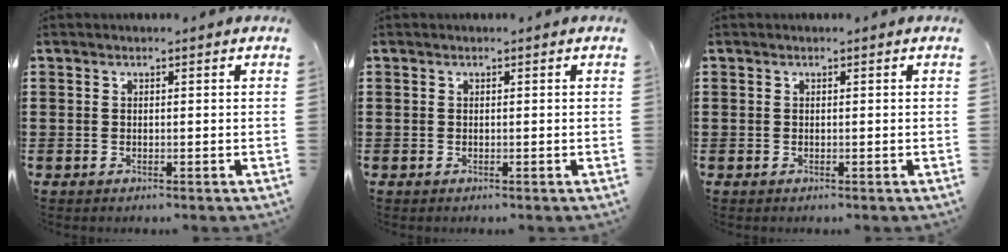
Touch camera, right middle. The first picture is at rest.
{"total": 0.0}
{"total": 0.0}